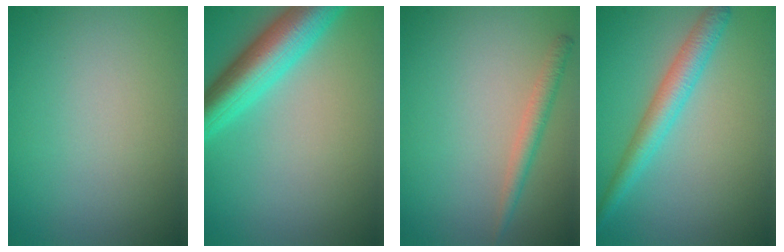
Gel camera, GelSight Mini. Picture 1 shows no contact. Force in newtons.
{"total": 6.9, "press": 6.9, "slide": 0.2}
{"total": 1.8, "press": 1.8, "slide": 0.1}
{"total": 3.4, "press": 3.4, "slide": 0.1}